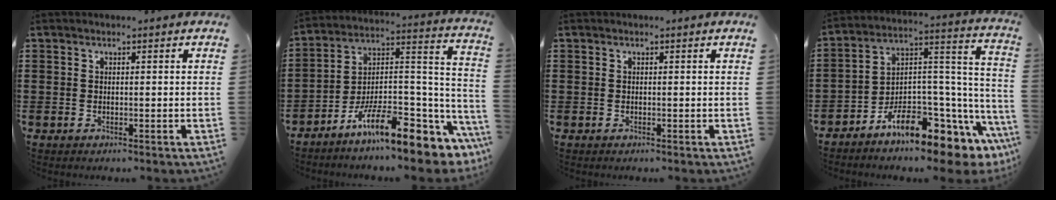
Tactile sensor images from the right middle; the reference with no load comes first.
{"total": 13.0, "force": [-9.0, 3.2, 8.8], "torque": [-0.145, 0.018, -0.165]}
{"total": 0.0}
{"total": 9.3, "force": [-7.4, 2.8, 5.0], "torque": [-0.100, -0.008, -0.144]}